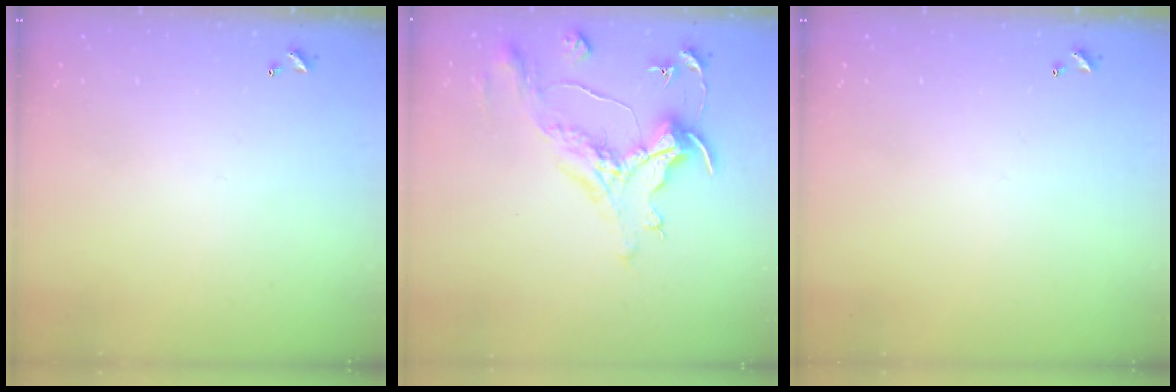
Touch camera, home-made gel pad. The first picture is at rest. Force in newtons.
{"total": 1.5, "press": 0.8, "slide": 1.2}
{"total": 0.0}